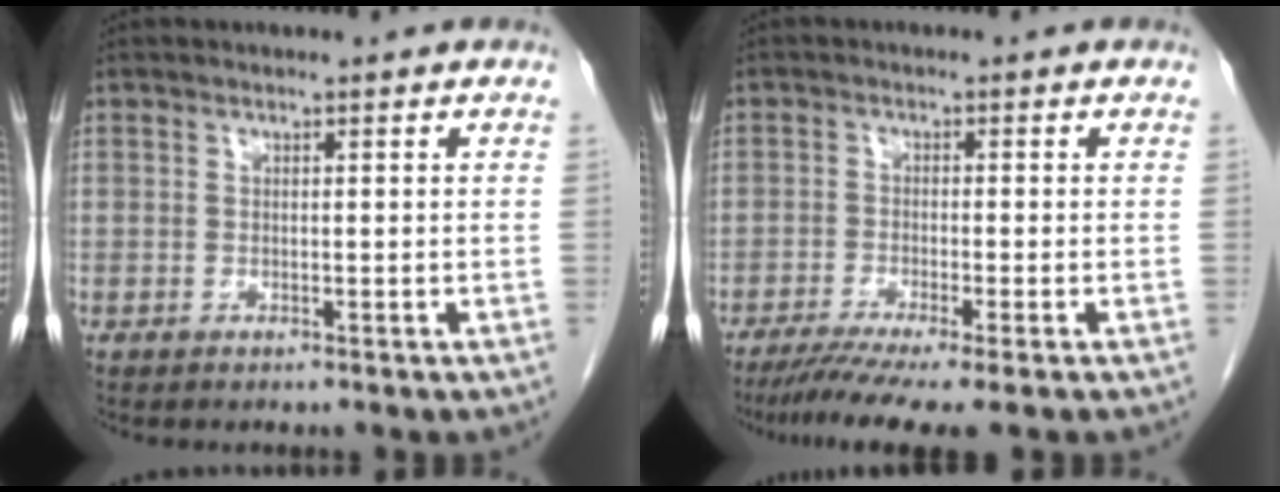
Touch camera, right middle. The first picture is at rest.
{"total": 7.5, "force": [-5.7, -0.3, 4.9], "torque": [-0.076, -0.019, -0.091]}